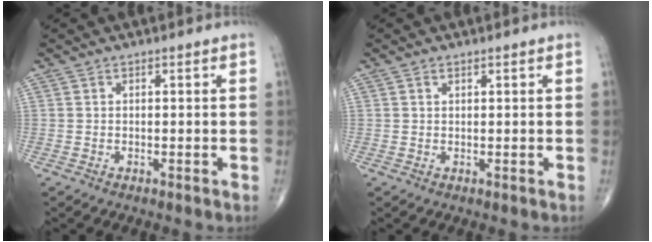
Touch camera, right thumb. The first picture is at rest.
{"total": 0.7, "force": [0.5, 0.3, 0.4], "torque": [0.000, -0.001, 0.007]}